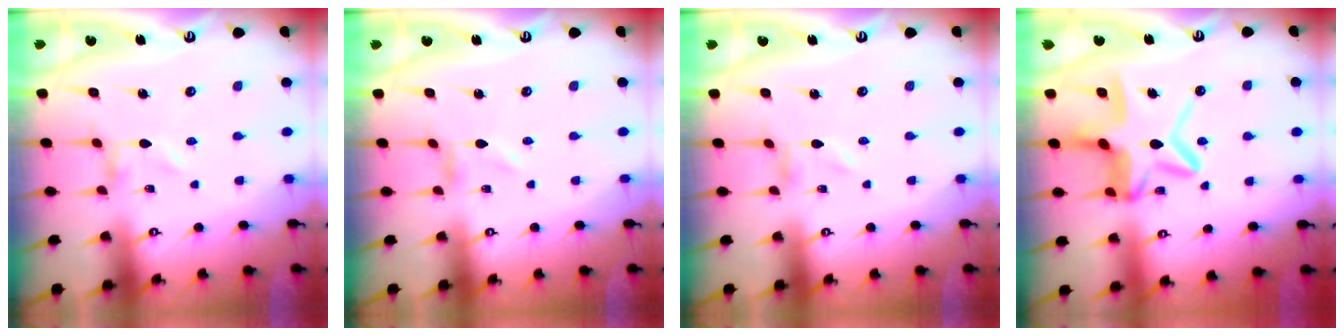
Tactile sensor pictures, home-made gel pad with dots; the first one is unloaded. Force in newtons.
{"total": 0.0}
{"total": 1.0, "press": 1.0, "slide": 0.0}
{"total": 13.6, "press": 13.5, "slide": 1.3}